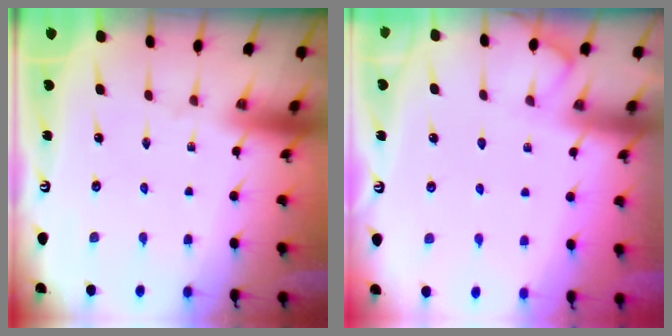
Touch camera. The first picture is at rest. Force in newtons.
{"total": 4.3, "press": 4.3, "slide": 0.6}